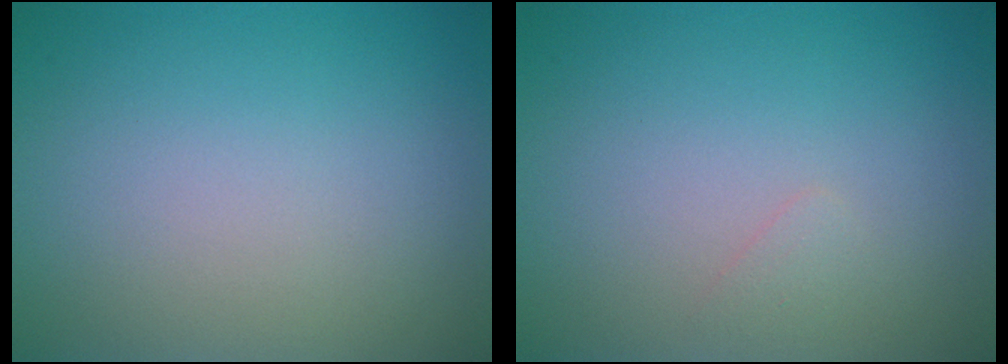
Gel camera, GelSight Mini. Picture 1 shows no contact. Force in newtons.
{"total": 0.6, "press": 0.6, "slide": 0.1}